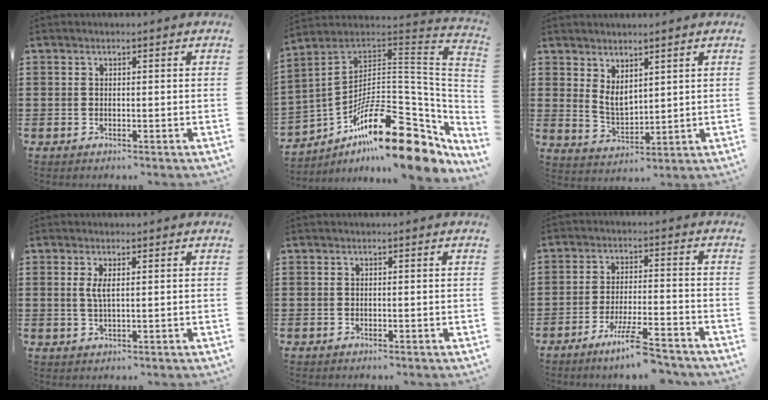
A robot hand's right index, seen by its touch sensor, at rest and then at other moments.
{"total": 21.1, "force": [-11.9, 7.0, 15.9], "torque": [-0.242, 0.023, -0.207]}
{"total": 3.9, "force": [2.4, 2.1, 2.3], "torque": [-0.052, -0.001, 0.046]}
{"total": 2.3, "force": [0.6, 0.5, 2.2], "torque": [-0.046, 0.002, 0.008]}
{"total": 0.0}
{"total": 7.4, "force": [-5.9, 0.1, 4.5], "torque": [-0.083, -0.006, -0.108]}